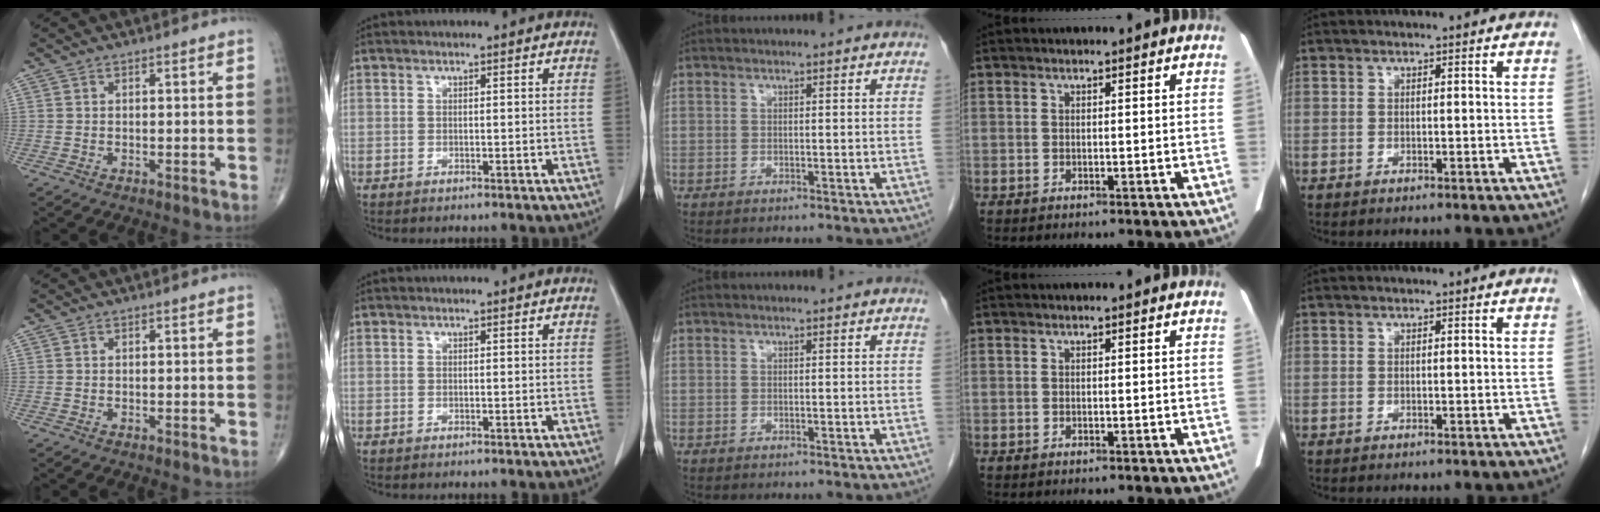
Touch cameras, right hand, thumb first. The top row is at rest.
{}